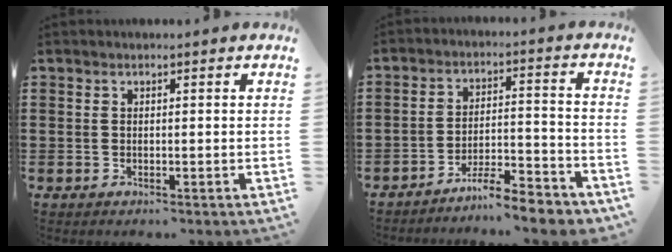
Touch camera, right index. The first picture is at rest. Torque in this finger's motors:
{"motor_torque": [1.18, 0.96, 0.17, 0.04]}